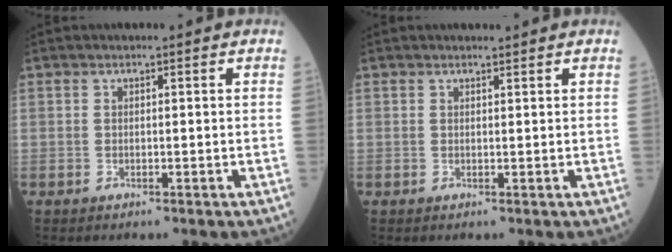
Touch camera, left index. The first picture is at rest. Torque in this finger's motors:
{"motor_torque": [0.03, 0.12, -0.03, 0.01]}